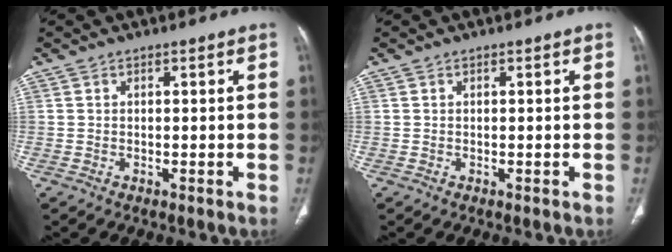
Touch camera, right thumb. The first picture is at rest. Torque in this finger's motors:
{"motor_torque": [0.05, 0.05, -0.05, -0.02, 0.00]}